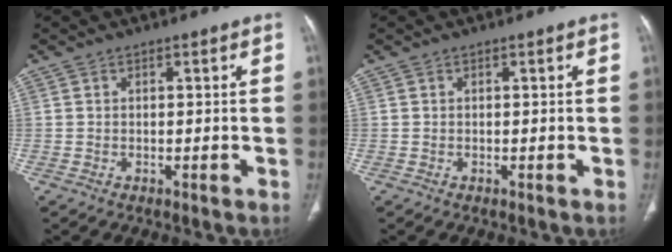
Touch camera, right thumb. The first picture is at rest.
{"total": 0.0}